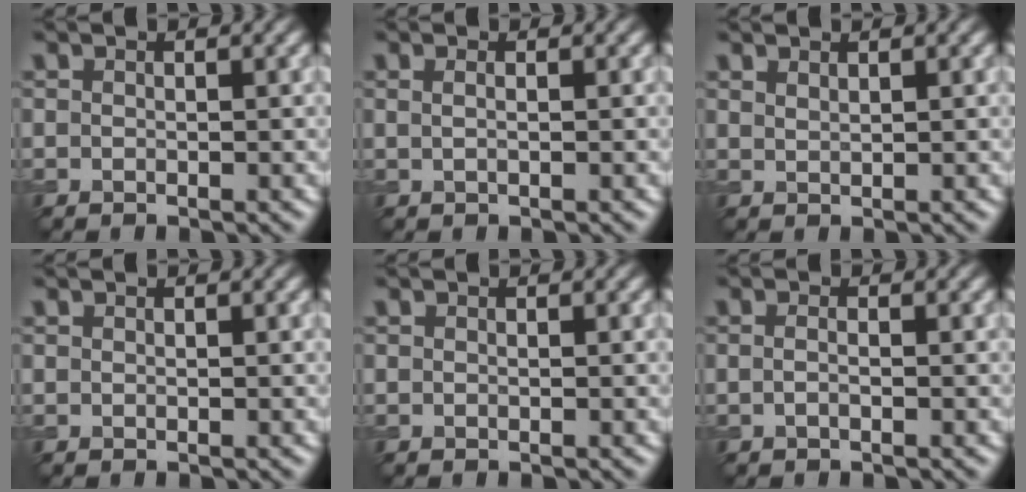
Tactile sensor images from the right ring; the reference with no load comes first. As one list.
[{"total": 1.1, "force": [0.5, 0.5, 0.7], "torque": [-0.003, -0.002, 0.001]}, {"total": 0.9, "force": [0.8, 0.1, 0.2], "torque": [-0.003, 0.002, 0.019]}, {"total": 0.0}, {"total": 0.0}, {"total": 0.6, "force": [-0.1, 0.2, 0.6], "torque": [-0.014, -0.002, -0.004]}]